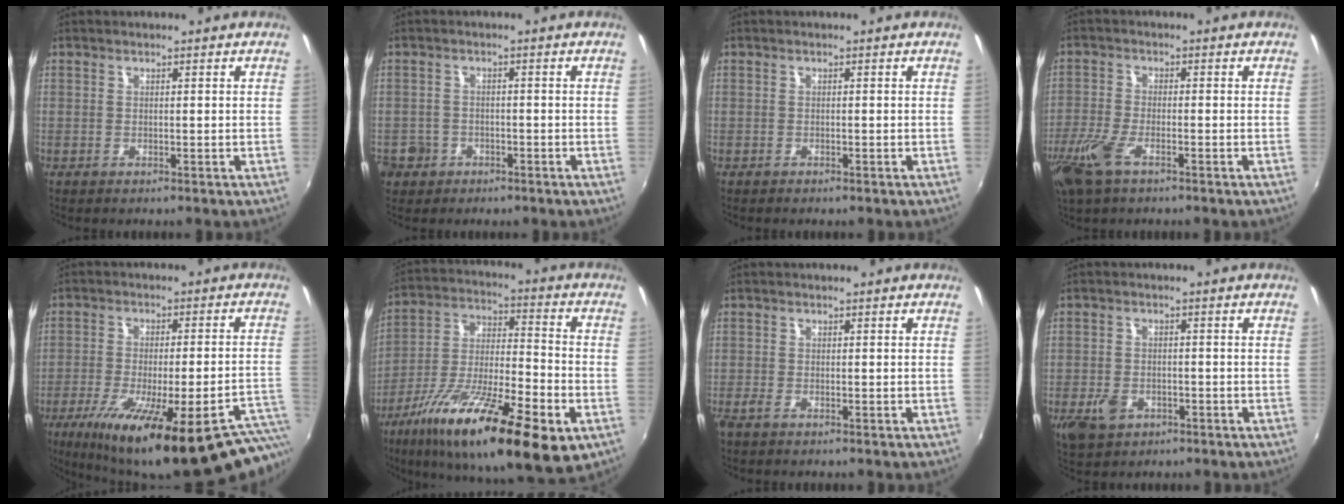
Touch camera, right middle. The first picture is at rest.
{"total": 5.7, "force": [-2.4, 4.9, 1.4], "torque": [-0.052, 0.006, -0.036]}
{"total": 0.6, "force": [-0.5, 0.2, 0.3], "torque": [-0.006, -0.001, -0.009]}
{"total": 7.6, "force": [-4.4, 3.0, 5.4], "torque": [-0.137, -0.014, -0.088]}
{"total": 29.3, "force": [-20.5, 5.8, 20.1], "torque": [-0.294, -0.063, -0.282]}
{"total": 25.6, "force": [-12.8, 6.5, 21.1], "torque": [-0.361, -0.043, -0.221]}
{"total": 1.4, "force": [-1.0, 0.4, 0.9], "torque": [-0.019, -0.004, -0.021]}
{"total": 5.8, "force": [-2.8, 4.1, 3.0], "torque": [-0.077, -0.003, -0.045]}